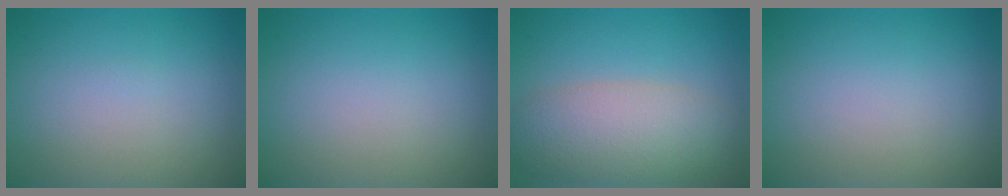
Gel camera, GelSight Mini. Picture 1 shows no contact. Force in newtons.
{"total": 0.0}
{"total": 6.6, "press": 6.6, "slide": 0.3}
{"total": 0.0}